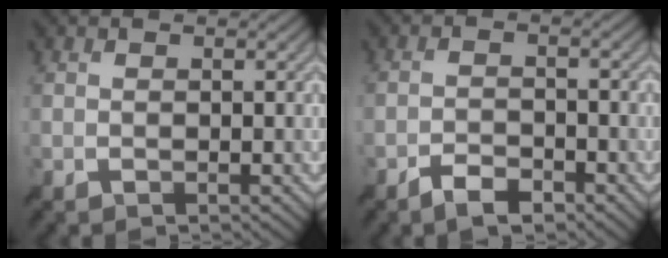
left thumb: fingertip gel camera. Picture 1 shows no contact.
{"total": 3.3, "force": [-2.7, 1.0, 1.6], "torque": [-0.034, 0.000, -0.051]}